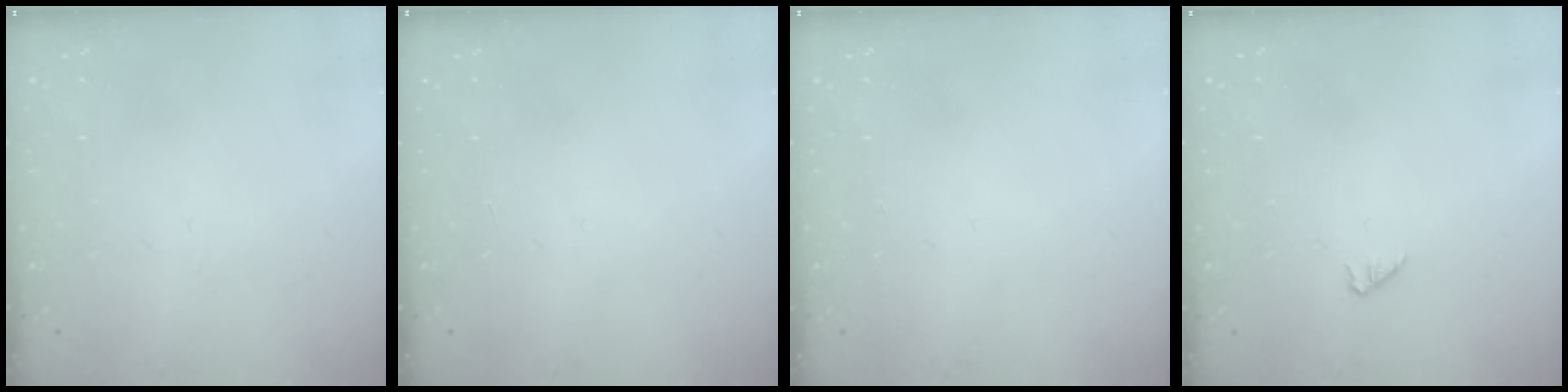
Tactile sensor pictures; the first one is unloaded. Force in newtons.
{"total": 0.0}
{"total": 0.0}
{"total": 0.0}